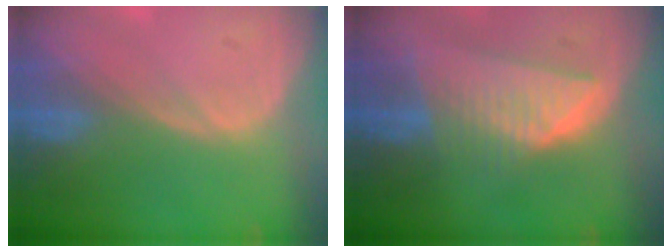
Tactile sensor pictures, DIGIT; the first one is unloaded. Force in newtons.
{"total": 7.9, "press": 7.2, "slide": 3.2}